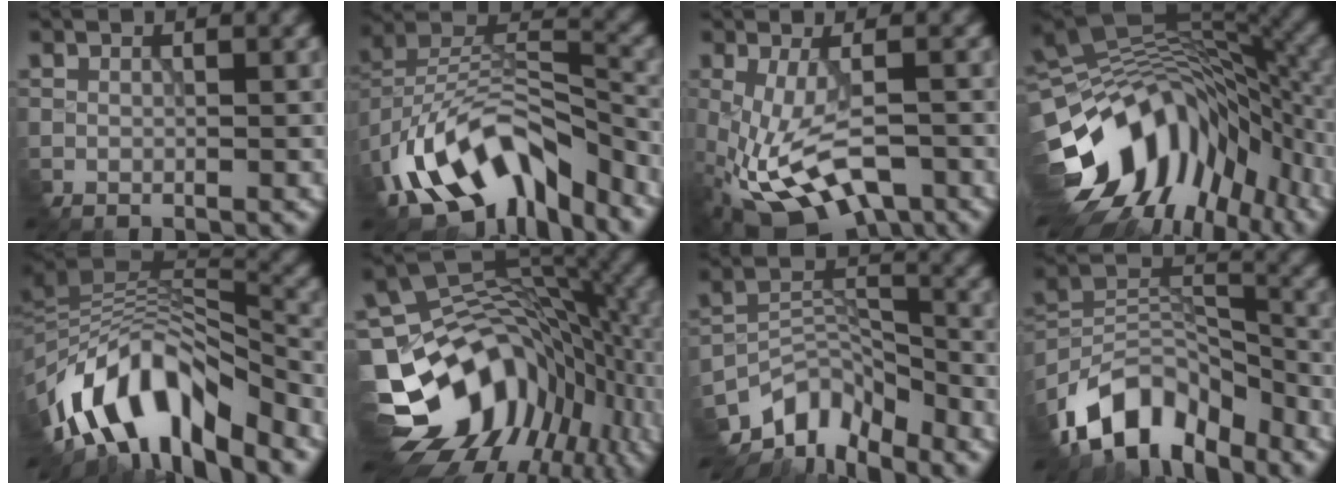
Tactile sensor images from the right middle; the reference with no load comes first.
{"total": 11.3, "force": [-6.9, 6.0, 6.7], "torque": [-0.130, 0.006, -0.124]}
{"total": 9.4, "force": [-4.1, 3.9, 7.5], "torque": [-0.174, -0.012, -0.062]}
{"total": 13.9, "force": [-5.3, 9.1, 9.0], "torque": [-0.174, 0.007, -0.088]}
{"total": 10.7, "force": [-6.4, 4.2, 7.5], "torque": [-0.131, 0.015, -0.114]}
{"total": 15.2, "force": [-6.3, 11.1, 8.3], "torque": [-0.171, -0.016, -0.097]}
{"total": 6.6, "force": [-5.7, 2.7, 2.0], "torque": [-0.035, 0.001, -0.114]}
{"total": 9.8, "force": [-7.3, 4.9, 4.2], "torque": [-0.079, 0.008, -0.145]}